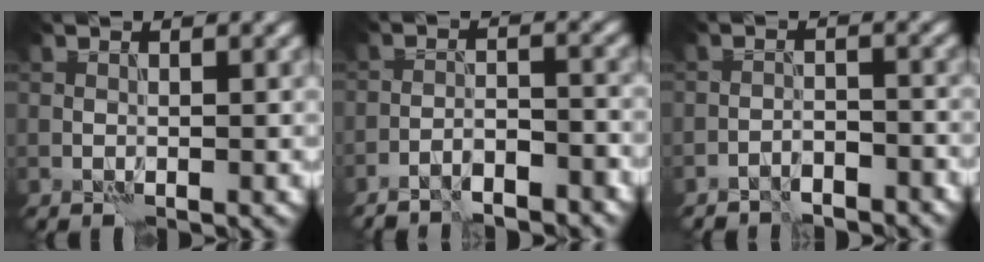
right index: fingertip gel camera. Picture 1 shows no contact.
{"total": 4.6, "force": [-3.9, 1.1, 2.1], "torque": [-0.031, 0.001, -0.066]}
{"total": 2.8, "force": [-2.6, 0.7, 0.7], "torque": [-0.005, 0.004, -0.047]}